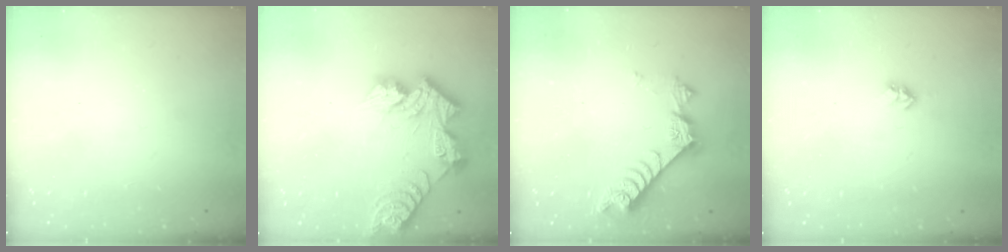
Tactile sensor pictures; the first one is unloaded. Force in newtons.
{"total": 13.5, "press": 13.5, "slide": 1.1}
{"total": 7.9, "press": 7.9, "slide": 0.6}
{"total": 2.9, "press": 2.8, "slide": 0.5}